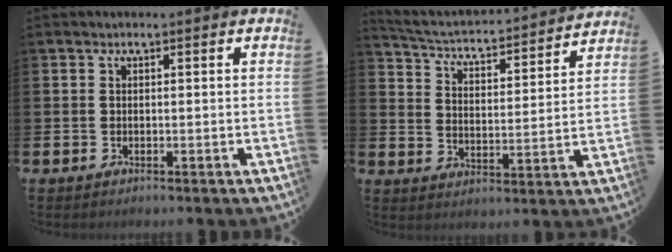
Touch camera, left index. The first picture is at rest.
{"total": 4.2, "force": [4.0, 0.7, 1.0], "torque": [-0.042, -0.044, 0.058]}